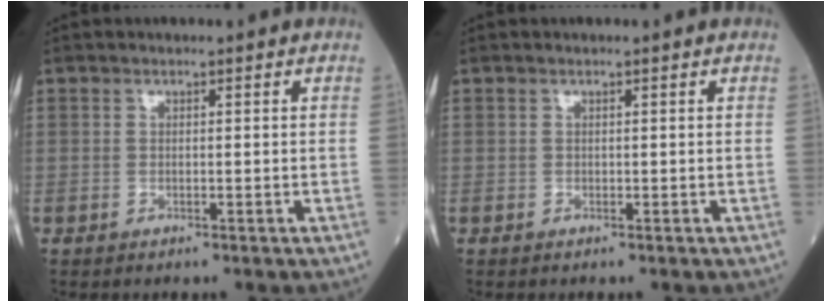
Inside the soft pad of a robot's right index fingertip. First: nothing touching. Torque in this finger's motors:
{"motor_torque": [0.00, 0.00, 0.00, 0.00]}